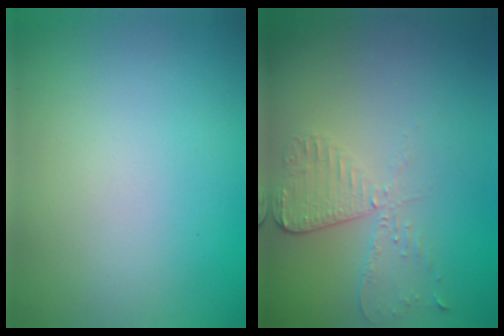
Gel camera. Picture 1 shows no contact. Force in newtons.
{"total": 2.9, "press": 2.6, "slide": 1.4}